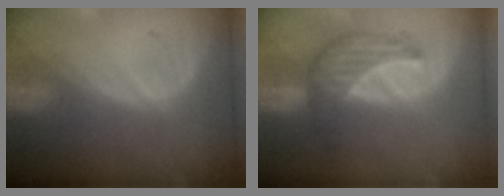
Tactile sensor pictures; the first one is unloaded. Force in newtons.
{"total": 6.9, "press": 6.6, "slide": 2.0}